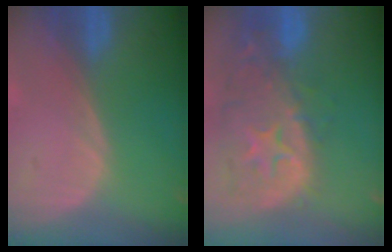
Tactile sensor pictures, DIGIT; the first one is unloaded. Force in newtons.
{"total": 14.0, "press": 11.3, "slide": 8.3}